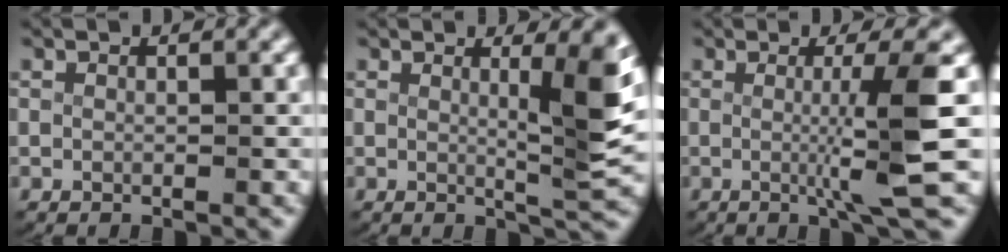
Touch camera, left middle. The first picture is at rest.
{"total": 5.5, "force": [0.9, 0.7, 5.3], "torque": [-0.065, -0.015, 0.019]}
{"total": 5.4, "force": [-0.1, -0.3, 5.4], "torque": [-0.086, -0.007, -0.003]}